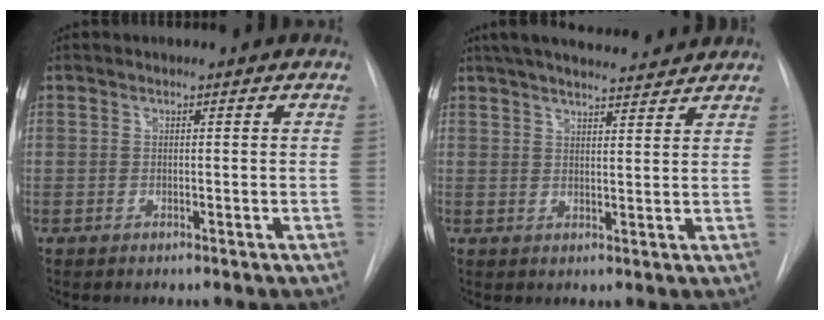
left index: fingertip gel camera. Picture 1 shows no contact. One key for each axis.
{"total": 14.2, "fx": 12.6, "fy": 2.1, "fz": 6.1, "tx": -0.099, "ty": 0.029, "tz": 0.180}